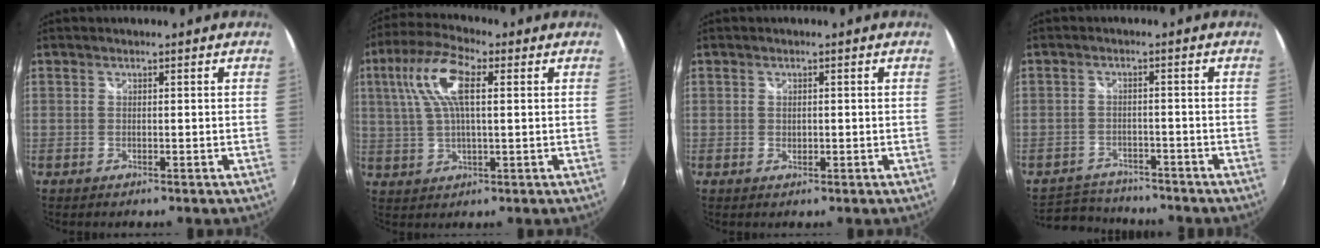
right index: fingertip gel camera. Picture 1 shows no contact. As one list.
[{"total": 11.1, "force": [3.2, 3.9, 9.9], "torque": [-0.198, 0.022, 0.058]}, {"total": 0.7, "force": [0.0, 0.6, 0.5], "torque": [-0.006, 0.002, 0.001]}, {"total": 7.2, "force": [-6.5, 3.0, 0.9], "torque": [-0.037, 0.013, -0.102]}]